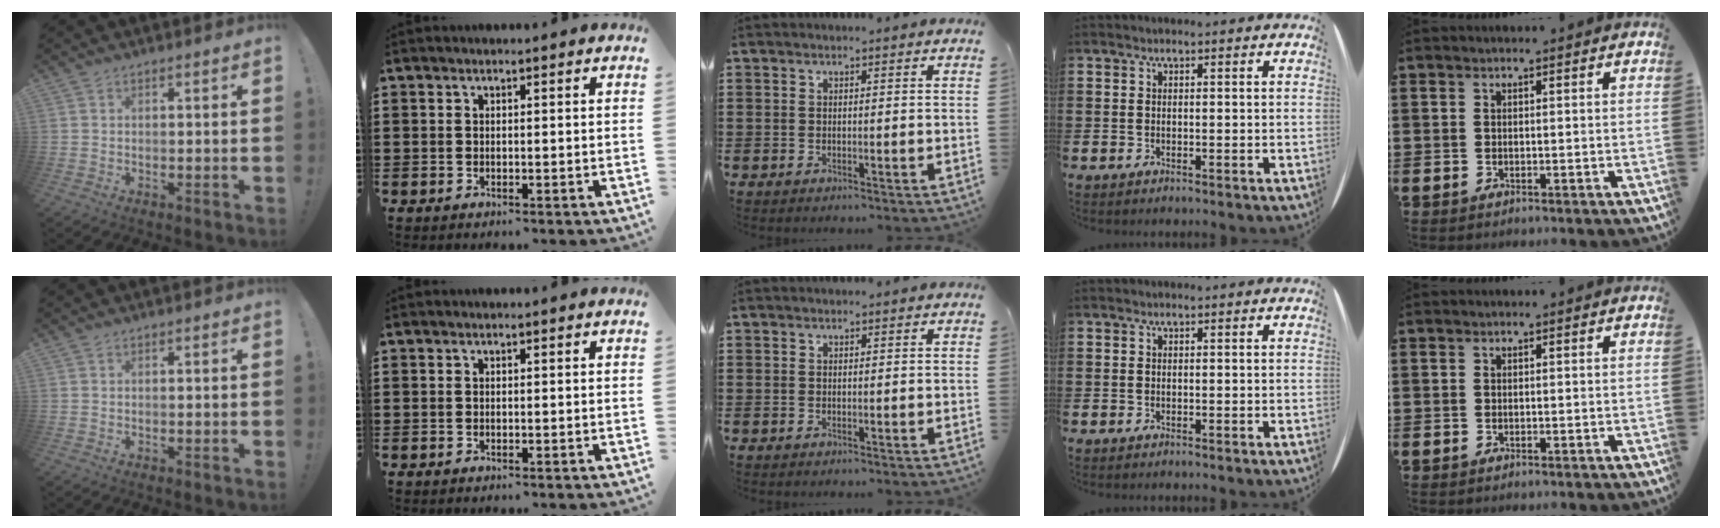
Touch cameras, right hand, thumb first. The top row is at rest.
{}